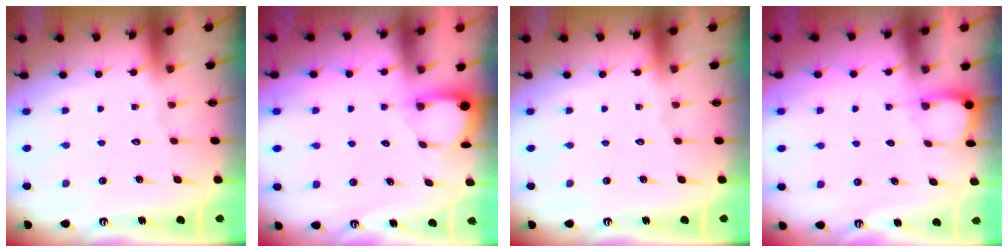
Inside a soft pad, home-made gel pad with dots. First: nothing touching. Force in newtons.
{"total": 2.8, "press": 2.8, "slide": 0.3}
{"total": 0.0}
{"total": 1.9, "press": 1.9, "slide": 0.2}